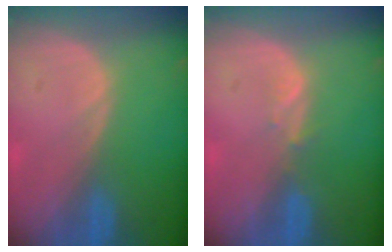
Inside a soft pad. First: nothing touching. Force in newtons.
{"total": 1.4, "press": 1.2, "slide": 0.6}